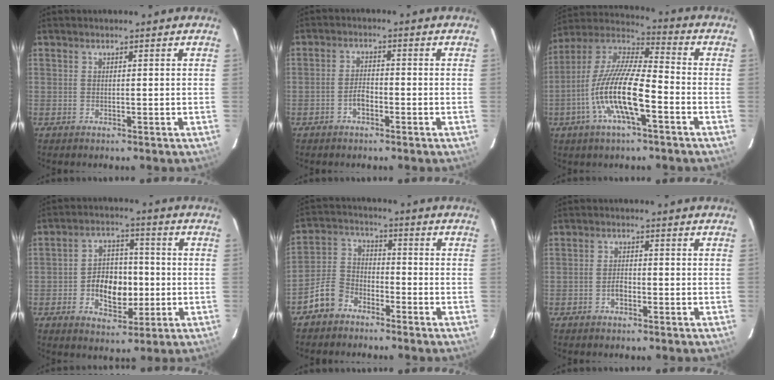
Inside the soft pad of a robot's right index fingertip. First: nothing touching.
{"total": 2.9, "force": [-1.5, 1.4, 1.9], "torque": [-0.039, 0.006, -0.029]}
{"total": 15.7, "force": [-5.8, 3.8, 14.1], "torque": [-0.279, -0.008, -0.117]}
{"total": 10.3, "force": [-2.3, 7.0, 7.2], "torque": [-0.141, 0.017, -0.030]}
{"total": 7.7, "force": [-5.4, 4.9, 2.6], "torque": [-0.067, 0.026, -0.105]}
{"total": 2.3, "force": [-1.1, 1.4, 1.5], "torque": [-0.029, 0.005, -0.021]}